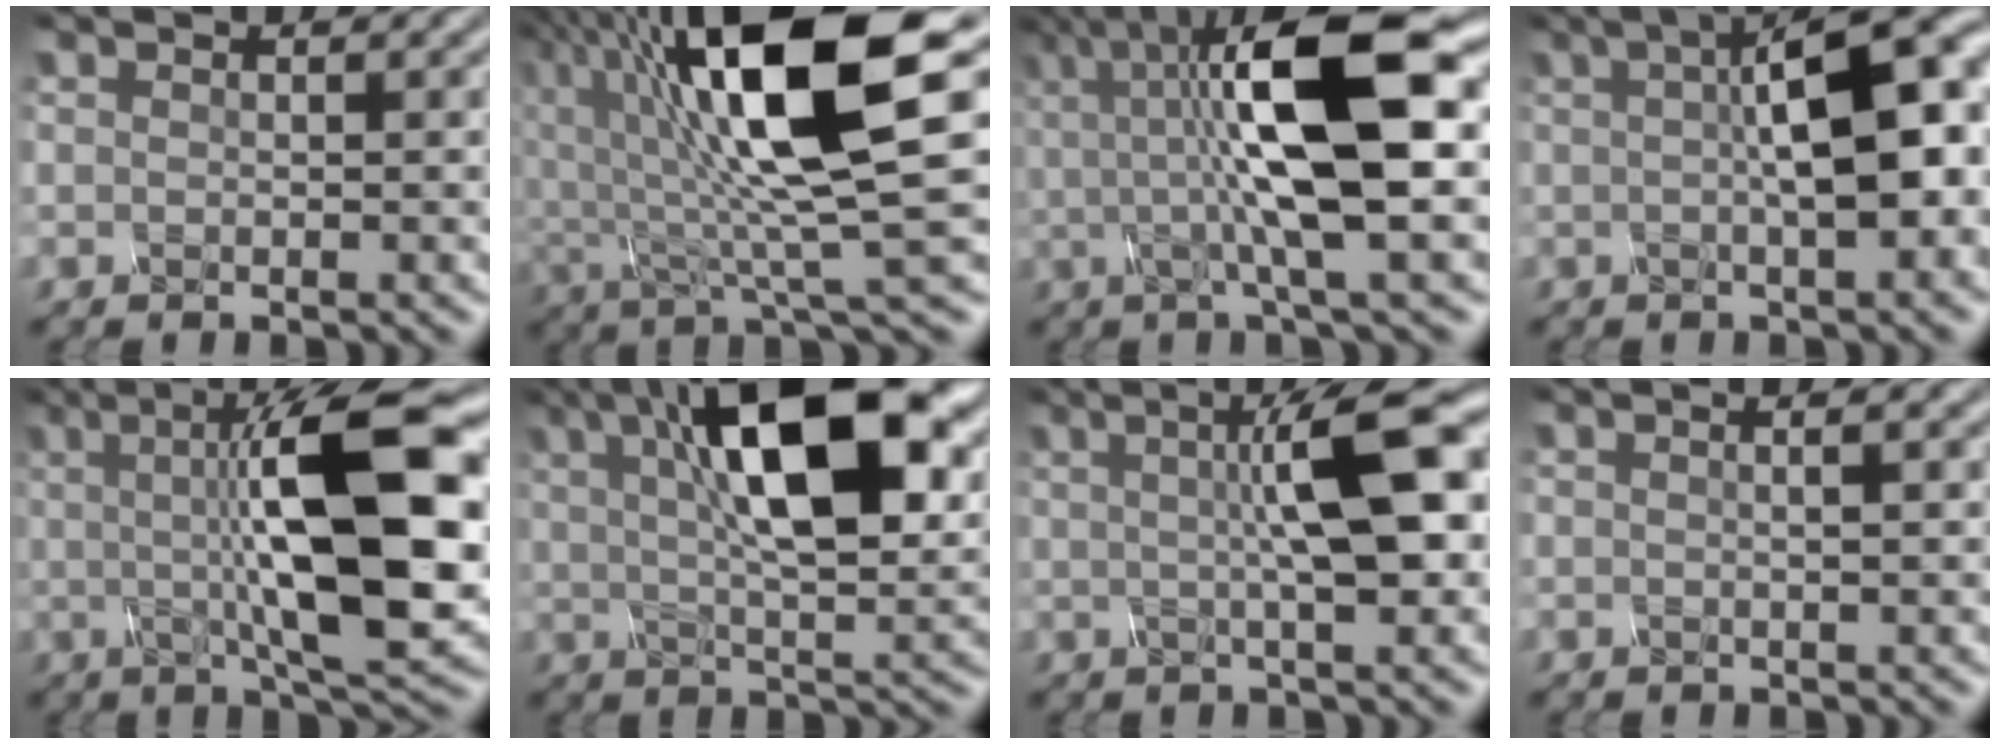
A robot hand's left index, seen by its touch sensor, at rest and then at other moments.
{"total": 12.6, "force": [3.7, 2.7, 11.8], "torque": [-0.202, 0.006, 0.064]}
{"total": 11.2, "force": [1.6, 2.7, 10.7], "torque": [-0.184, 0.009, 0.026]}
{"total": 9.4, "force": [1.3, 2.8, 8.8], "torque": [-0.099, 0.020, 0.015]}
{"total": 13.2, "force": [1.5, 3.4, 12.7], "torque": [-0.181, 0.007, 0.022]}
{"total": 14.1, "force": [5.3, 4.9, 12.2], "torque": [-0.188, 0.011, 0.080]}
{"total": 8.1, "force": [1.6, 1.7, 7.8], "torque": [-0.104, 0.016, 0.018]}
{"total": 1.9, "force": [0.6, 0.7, 1.6], "torque": [-0.009, 0.001, -0.007]}